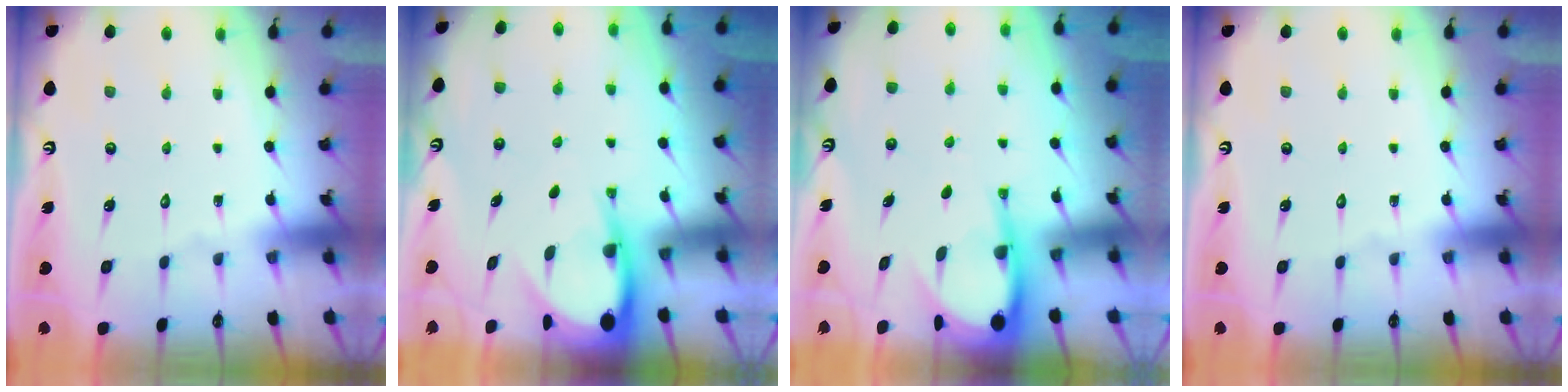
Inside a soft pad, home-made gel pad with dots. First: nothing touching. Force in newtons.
{"total": 6.3, "press": 6.3, "slide": 0.6}
{"total": 7.3, "press": 7.3, "slide": 0.9}
{"total": 0.0}